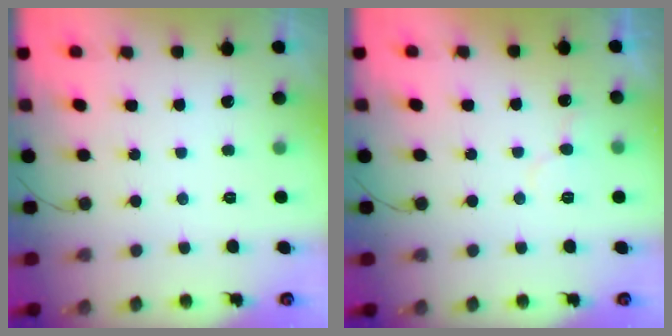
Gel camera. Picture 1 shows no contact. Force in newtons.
{"total": 6.8, "press": 6.8, "slide": 0.5}